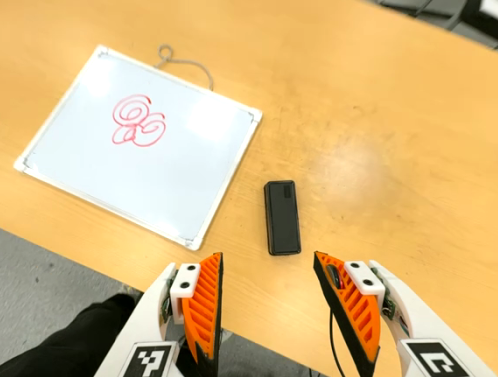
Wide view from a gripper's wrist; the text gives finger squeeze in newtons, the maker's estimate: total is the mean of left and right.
{"total": 0.0}